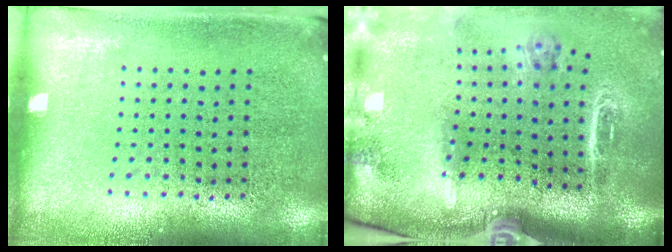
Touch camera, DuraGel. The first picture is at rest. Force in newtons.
{"total": 2.8, "press": 2.0, "slide": 2.0}